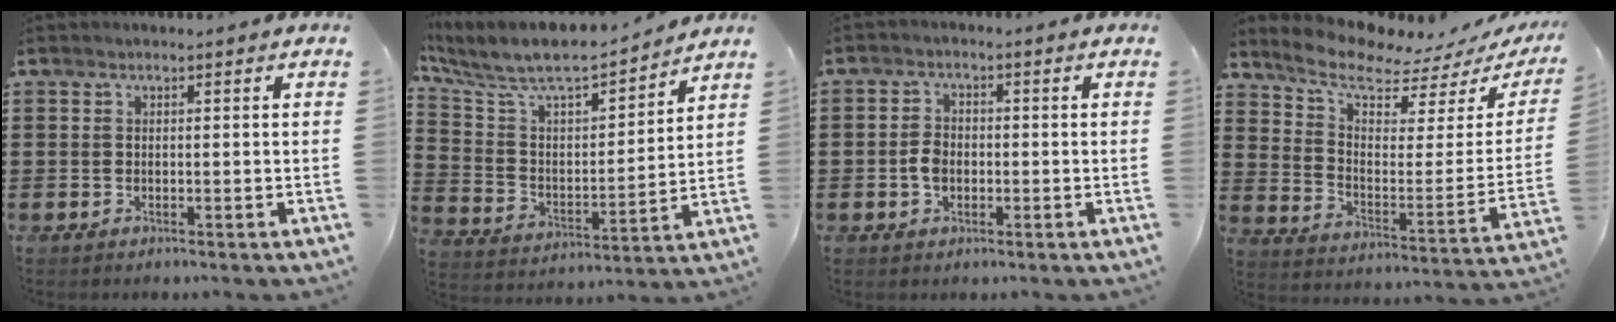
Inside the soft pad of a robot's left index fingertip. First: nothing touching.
{"total": 8.3, "force": [7.3, 1.8, 3.6], "torque": [-0.104, -0.054, 0.121]}
{"total": 2.9, "force": [-0.5, 2.1, 2.0], "torque": [-0.048, 0.001, -0.012]}
{"total": 7.8, "force": [6.9, 2.2, 3.1], "torque": [-0.088, -0.048, 0.118]}